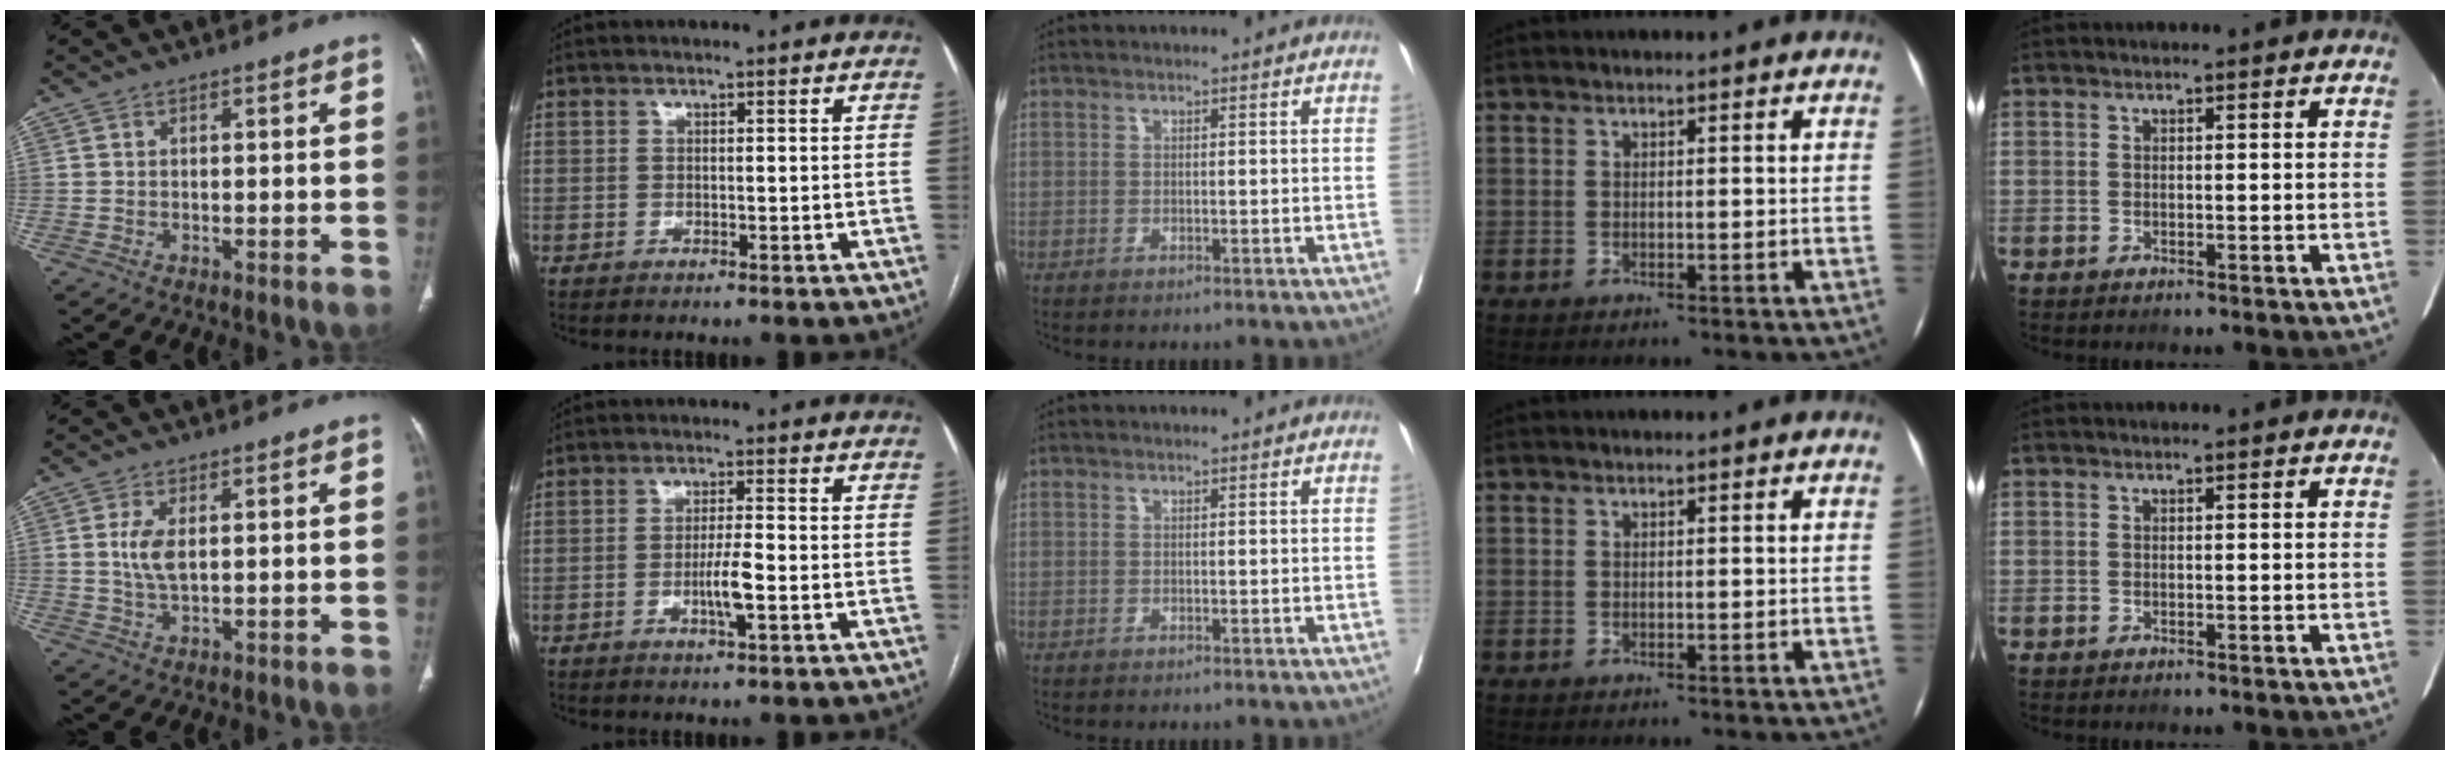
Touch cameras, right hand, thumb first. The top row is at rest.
{"thumb": {"total": 4.6, "force": [0.8, 2.1, 4.0], "torque": [-0.089, -0.006, 0.019]}, "index": {"total": 4.2, "force": [-1.4, 0.2, 4.0], "torque": [-0.076, -0.005, -0.025]}}